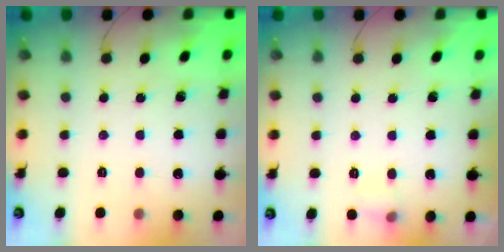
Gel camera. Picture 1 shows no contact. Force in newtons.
{"total": 5.5, "press": 5.2, "slide": 1.6}